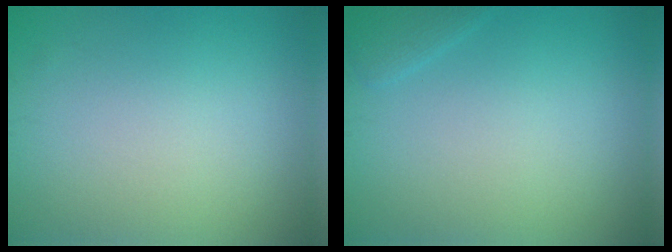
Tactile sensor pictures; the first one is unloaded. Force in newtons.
{"total": 1.1, "press": 1.1, "slide": 0.1}